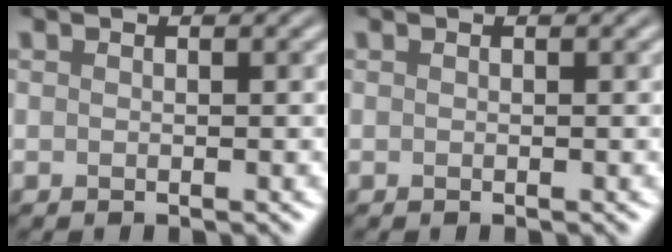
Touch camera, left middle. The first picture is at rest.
{"total": 0.0}